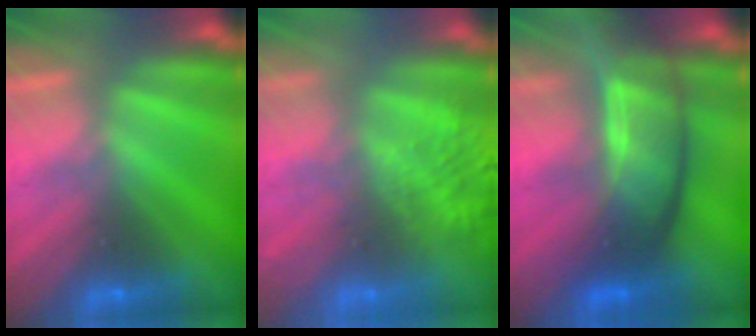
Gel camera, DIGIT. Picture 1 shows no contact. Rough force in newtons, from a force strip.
{"total": 6.8}
{"total": 8.4}